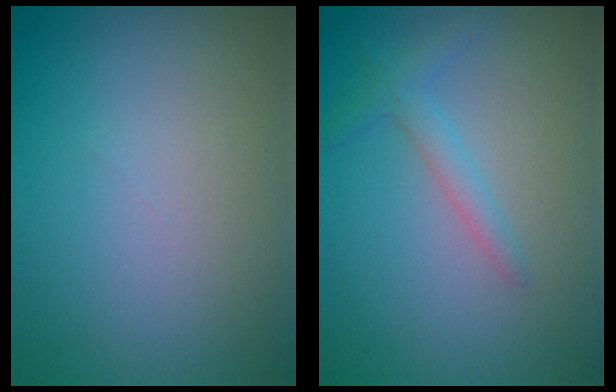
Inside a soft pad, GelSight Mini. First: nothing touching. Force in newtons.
{"total": 1.7, "press": 1.7, "slide": 0.1}